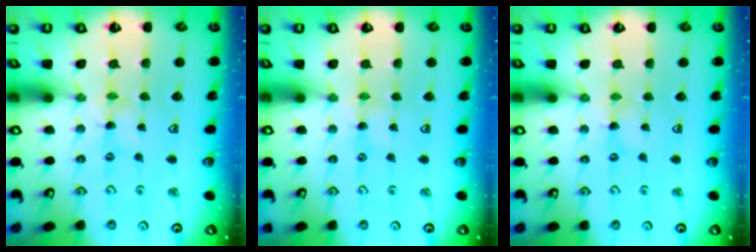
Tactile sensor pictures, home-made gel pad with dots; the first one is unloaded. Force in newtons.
{"total": 0.0}
{"total": 0.0}